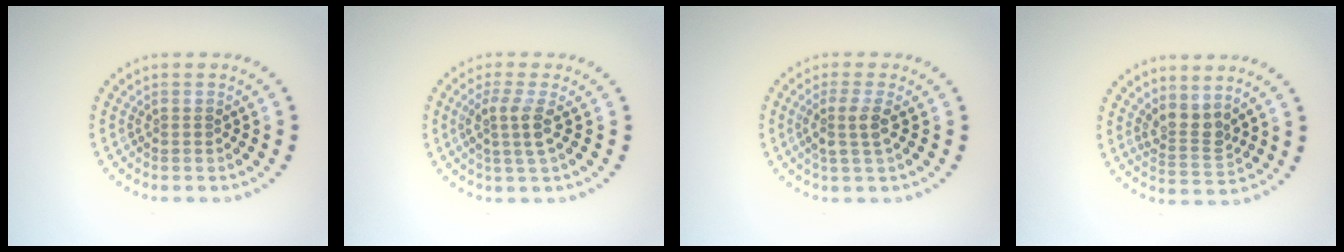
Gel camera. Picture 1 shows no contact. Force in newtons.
{"total": 2.5, "press": 2.0, "slide": 1.5}
{"total": 2.2, "press": 1.8, "slide": 1.2}
{"total": 2.5, "press": 1.8, "slide": 1.7}